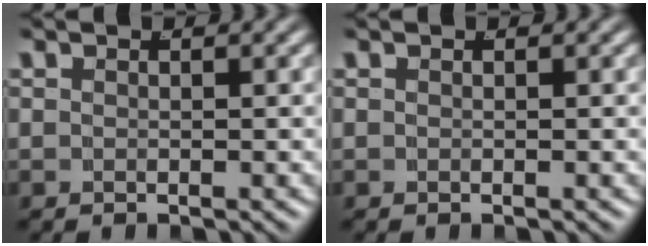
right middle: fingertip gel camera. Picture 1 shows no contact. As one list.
[{"total": 0.0}]